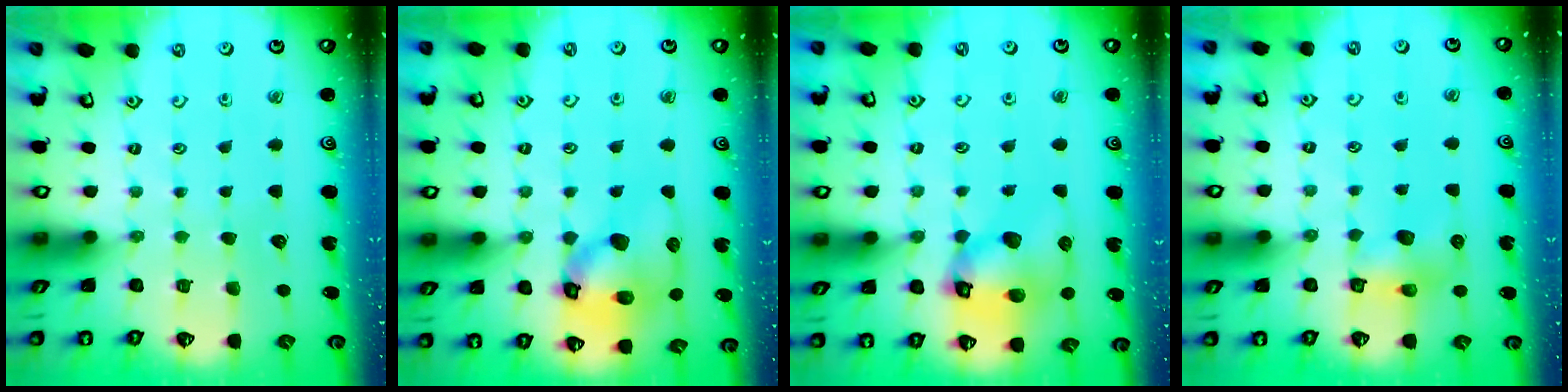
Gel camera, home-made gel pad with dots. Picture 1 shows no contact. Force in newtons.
{"total": 15.0, "press": 14.8, "slide": 2.1}
{"total": 12.9, "press": 12.8, "slide": 1.9}
{"total": 7.8, "press": 7.8, "slide": 0.5}